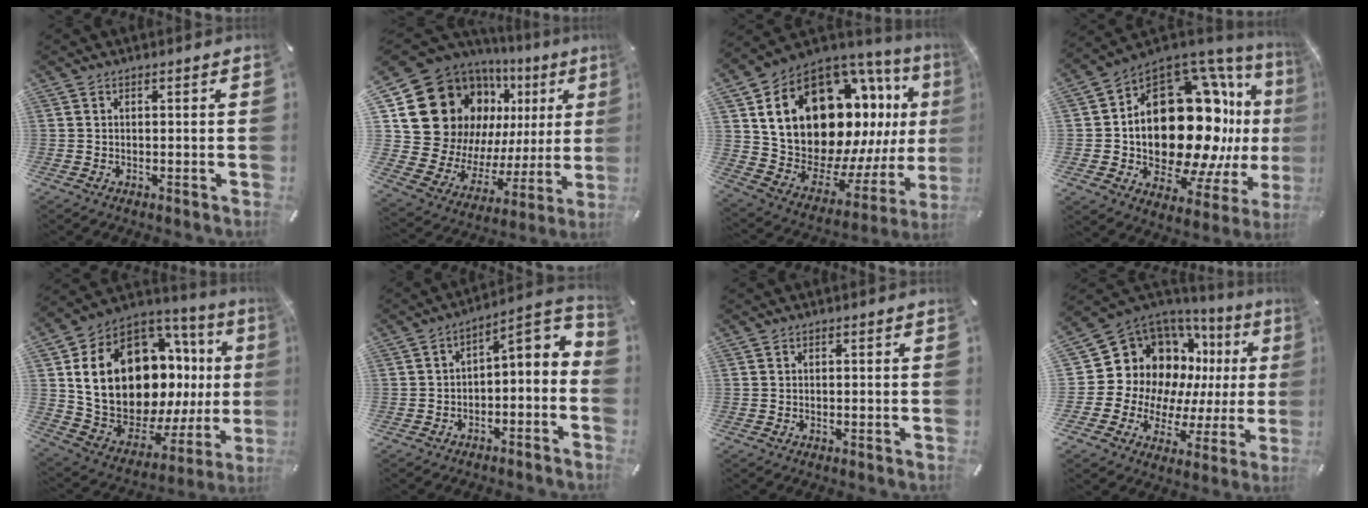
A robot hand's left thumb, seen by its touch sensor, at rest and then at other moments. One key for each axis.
{"total": 22.2, "fx": 9.7, "fy": 16.5, "fz": 11.1, "tx": -0.173, "ty": -0.076, "tz": 0.205}
{"total": 25.6, "fx": 9.3, "fy": 16.5, "fz": 17.2, "tx": -0.318, "ty": -0.075, "tz": 0.196}
{"total": 27.4, "fx": 2.2, "fy": 17.2, "fz": 21.3, "tx": -0.345, "ty": -0.066, "tz": 0.069}
{"total": 24.2, "fx": 5.8, "fy": 14.8, "fz": 18.2, "tx": -0.355, "ty": -0.065, "tz": 0.121}
{"total": 4.6, "fx": -1.3, "fy": 2.5, "fz": 3.7, "tx": -0.036, "ty": -0.013, "tz": -0.036}
{"total": 0.0}
{"total": 16.1, "fx": 7.0, "fy": 12.7, "fz": 6.8, "tx": -0.101, "ty": -0.084, "tz": 0.154}